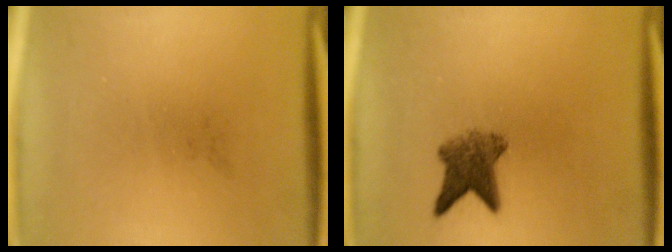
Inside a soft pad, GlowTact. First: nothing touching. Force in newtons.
{"total": 5.1}